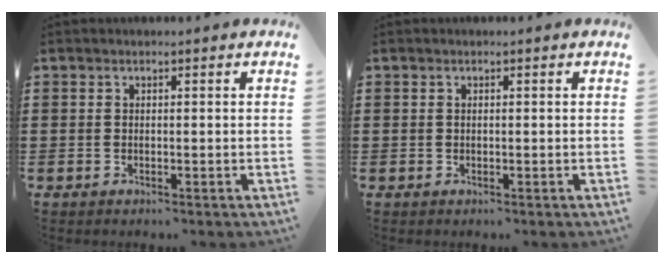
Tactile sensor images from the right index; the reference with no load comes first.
{"total": 0.0}